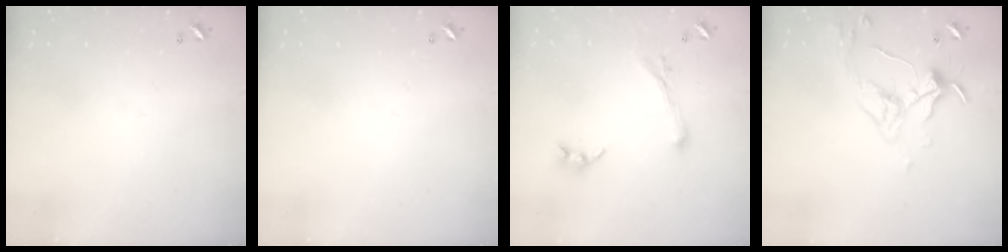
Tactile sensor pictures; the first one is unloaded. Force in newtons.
{"total": 0.0}
{"total": 1.1, "press": 0.6, "slide": 0.9}
{"total": 5.7, "press": 5.7, "slide": 1.0}